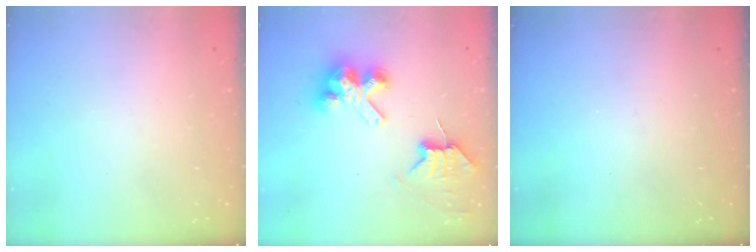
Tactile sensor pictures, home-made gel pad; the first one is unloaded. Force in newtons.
{"total": 8.6, "press": 8.6, "slide": 0.7}
{"total": 0.0}